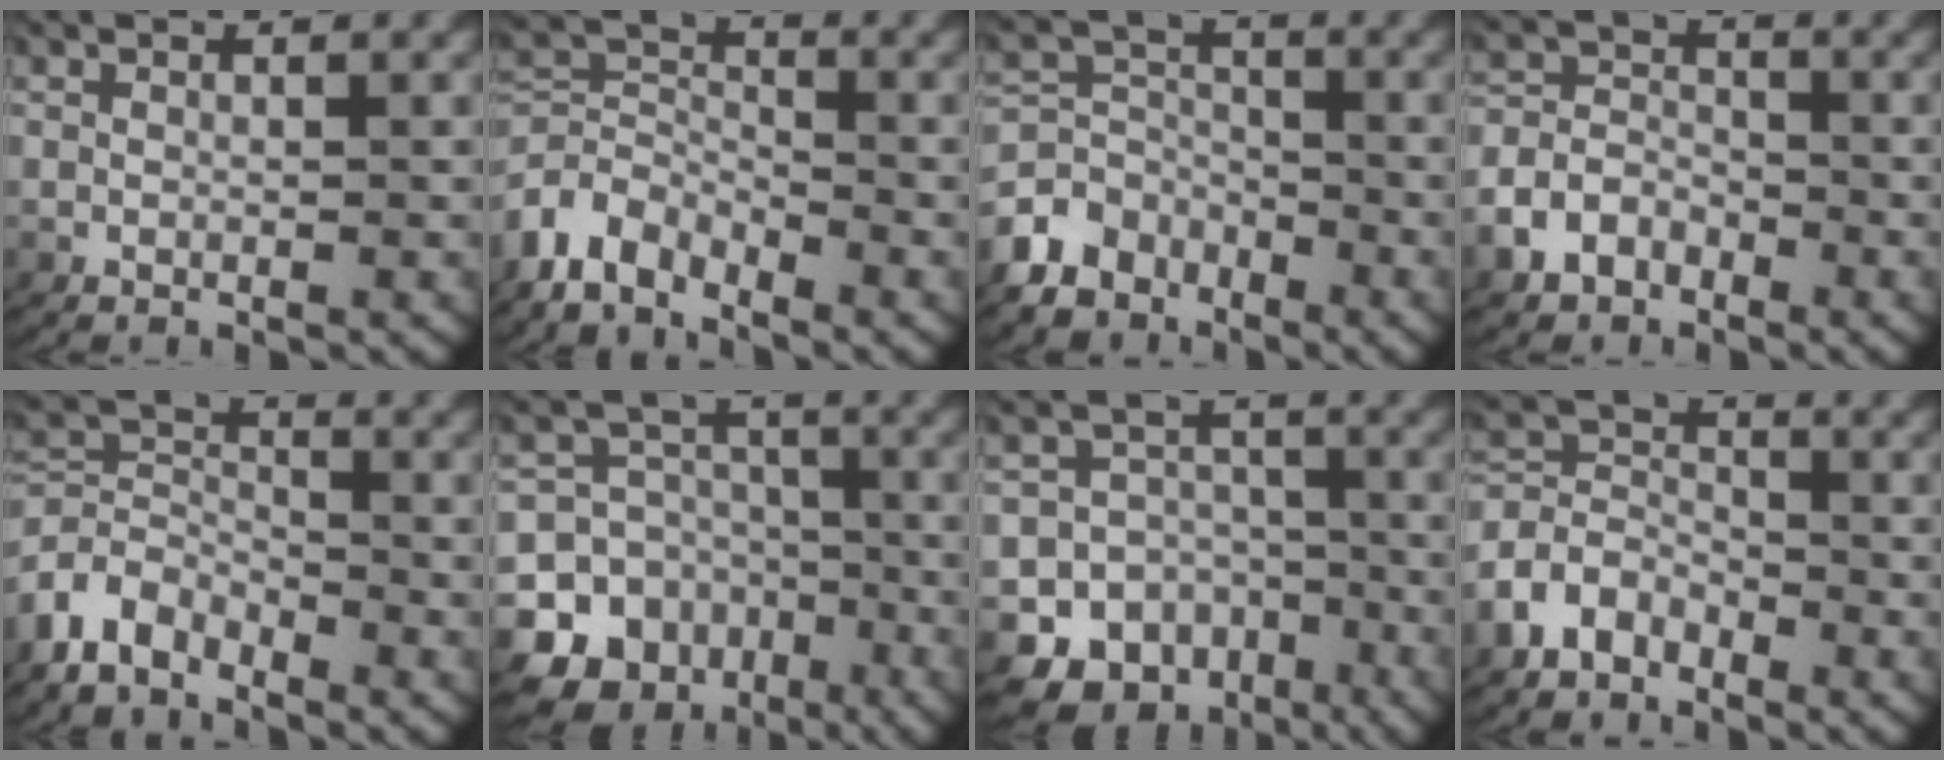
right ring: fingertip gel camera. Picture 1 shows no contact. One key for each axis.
{"total": 6.5, "fx": -2.9, "fy": 5.3, "fz": 2.4, "tx": -0.064, "ty": -0.034, "tz": -0.047}
{"total": 6.7, "fx": -3.0, "fy": 5.6, "fz": 2.0, "tx": -0.040, "ty": -0.029, "tz": -0.049}
{"total": 5.1, "fx": -2.4, "fy": 4.3, "fz": 1.1, "tx": -0.027, "ty": -0.006, "tz": -0.044}
{"total": 5.7, "fx": -2.7, "fy": 4.7, "fz": 1.8, "tx": -0.055, "ty": -0.031, "tz": -0.044}
{"total": 18.8, "fx": -7.7, "fy": 15.9, "fz": 6.6, "tx": -0.131, "ty": -0.074, "tz": -0.126}
{"total": 18.1, "fx": -8.4, "fy": 15.2, "fz": 5.0, "tx": -0.112, "ty": -0.078, "tz": -0.142}
{"total": 4.8, "fx": -2.0, "fy": 4.2, "fz": 1.3, "tx": -0.042, "ty": -0.018, "tz": -0.035}